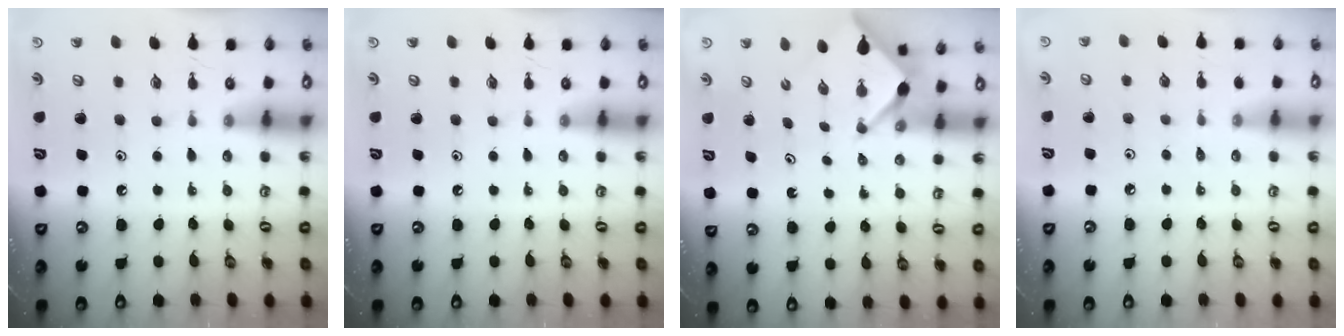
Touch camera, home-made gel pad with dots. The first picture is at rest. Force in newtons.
{"total": 0.0}
{"total": 2.7, "press": 2.6, "slide": 0.3}
{"total": 0.8, "press": 0.7, "slide": 0.3}